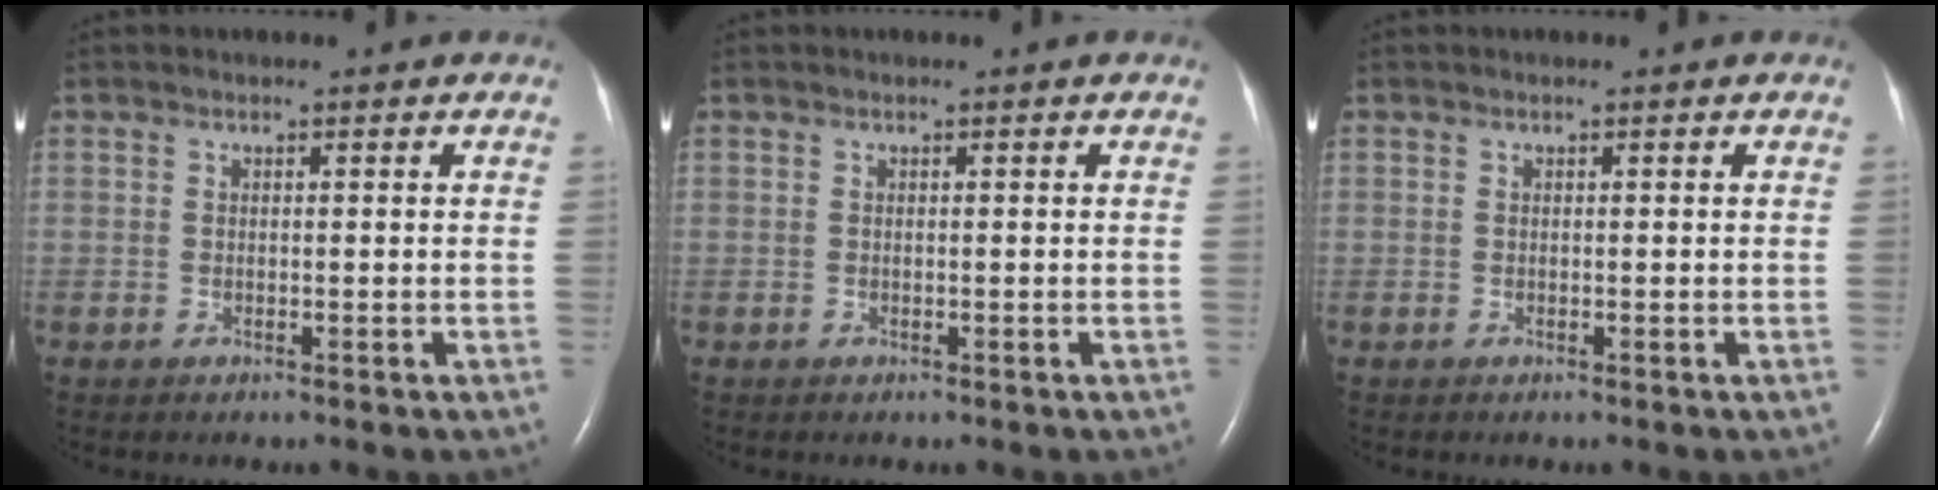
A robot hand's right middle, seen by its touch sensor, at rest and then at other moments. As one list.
[{"total": 0.0}, {"total": 0.0}]